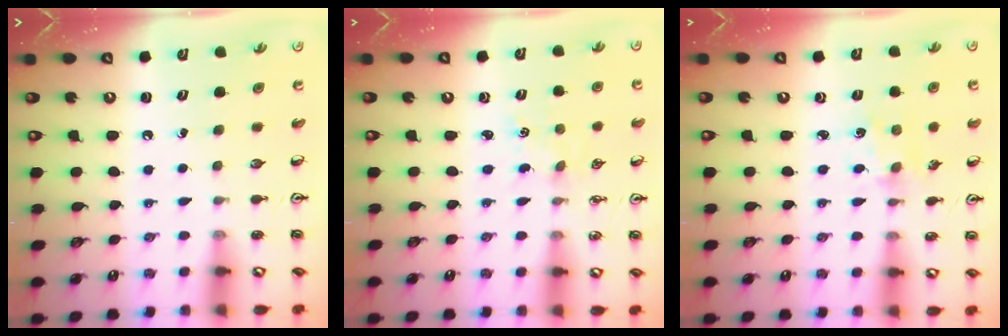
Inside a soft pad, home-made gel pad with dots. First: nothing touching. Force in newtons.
{"total": 1.7, "press": 1.6, "slide": 0.2}
{"total": 1.0, "press": 1.0, "slide": 0.2}